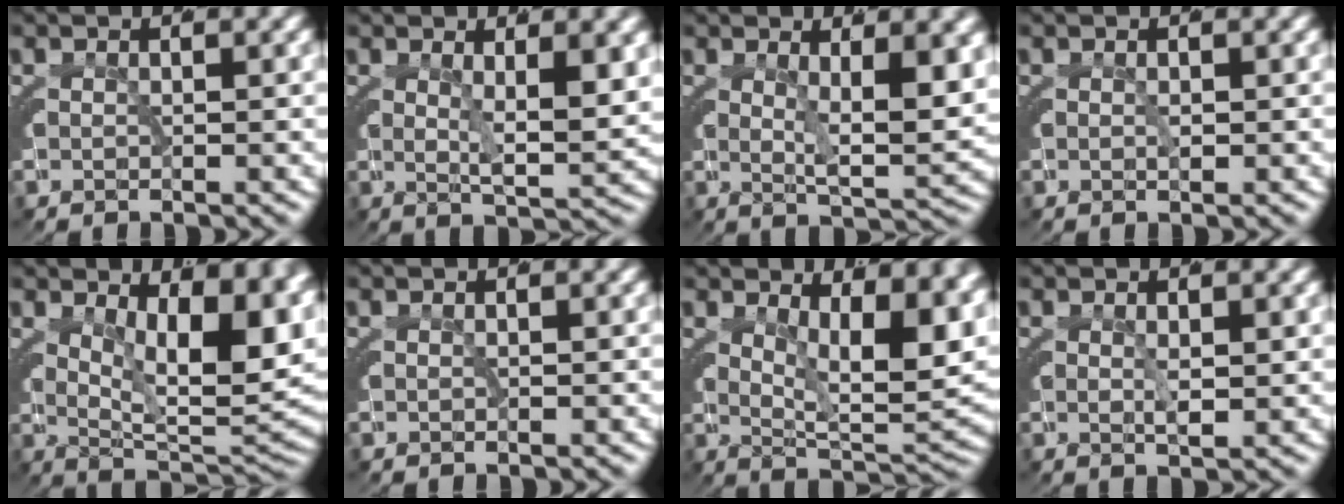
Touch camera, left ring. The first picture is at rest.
{"total": 3.9, "force": [1.4, 0.0, 3.6], "torque": [-0.051, -0.017, 0.029]}
{"total": 5.4, "force": [1.6, 0.6, 5.1], "torque": [-0.069, -0.016, 0.031]}
{"total": 0.6, "force": [-0.1, 0.3, 0.5], "torque": [-0.014, -0.008, 0.001]}
{"total": 11.8, "force": [2.6, 4.8, 10.5], "torque": [-0.118, -0.004, 0.042]}
{"total": 0.0}
{"total": 9.6, "force": [2.7, 3.3, 8.6], "torque": [-0.097, -0.008, 0.043]}
{"total": 1.2, "force": [0.3, 0.0, 1.2], "torque": [-0.023, -0.014, 0.012]}